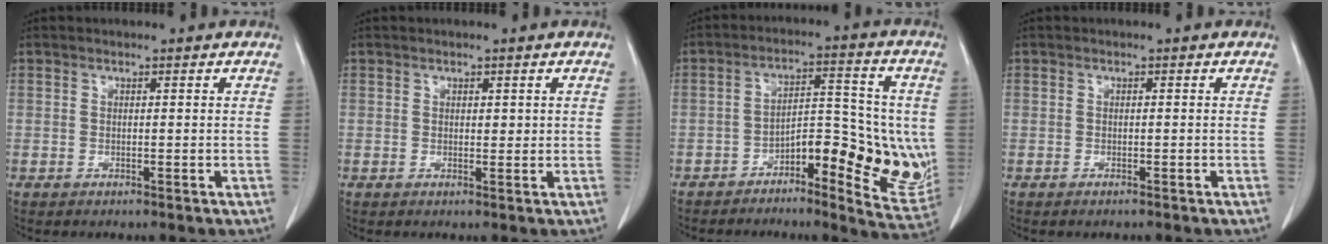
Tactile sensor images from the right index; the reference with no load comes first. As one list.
[{"total": 1.0, "force": [0.4, 0.6, 0.7], "torque": [-0.006, -0.001, 0.006]}, {"total": 12.8, "force": [-3.3, 4.7, 11.5], "torque": [-0.147, 0.013, -0.047]}, {"total": 0.7, "force": [-0.6, 0.1, 0.4], "torque": [-0.011, -0.002, -0.009]}]